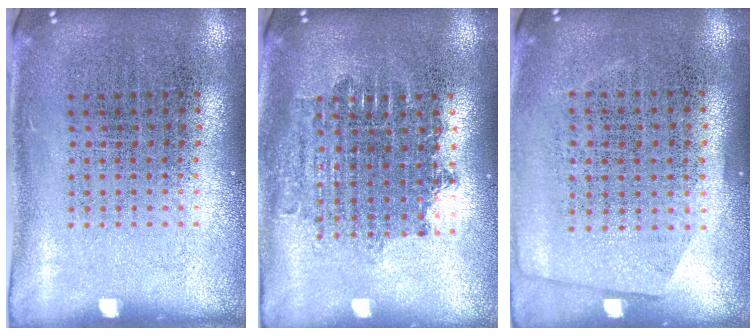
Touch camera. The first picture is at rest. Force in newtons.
{"total": 1.7, "press": 1.4, "slide": 1.0}
{"total": 0.5, "press": 0.0, "slide": 0.5}